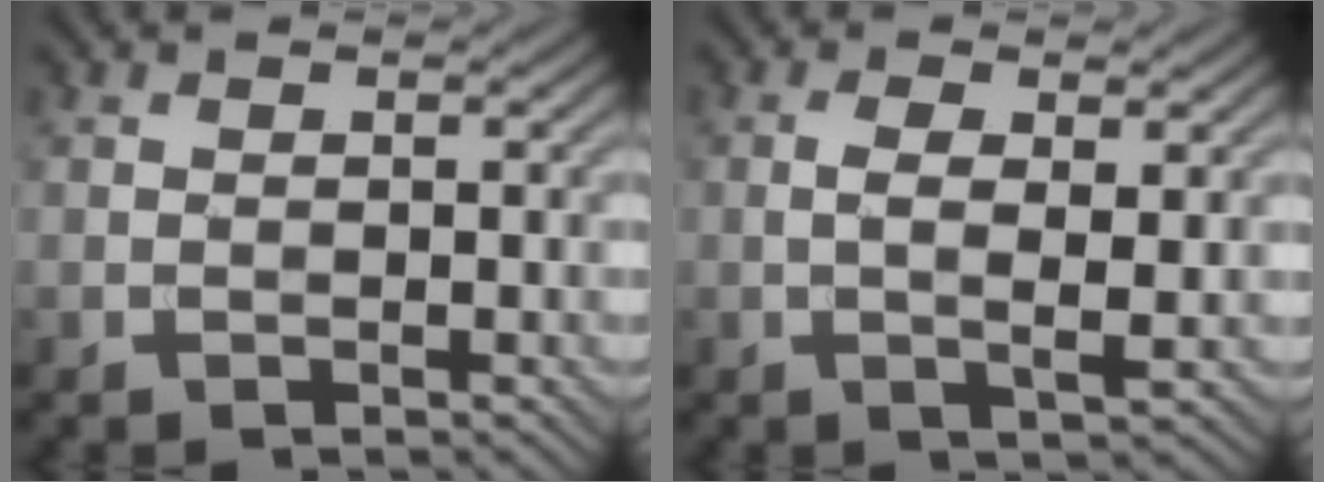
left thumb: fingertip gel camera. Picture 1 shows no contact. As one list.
[{"total": 3.1, "force": [0.3, 0.7, 3.0], "torque": [-0.064, -0.003, 0.007]}]